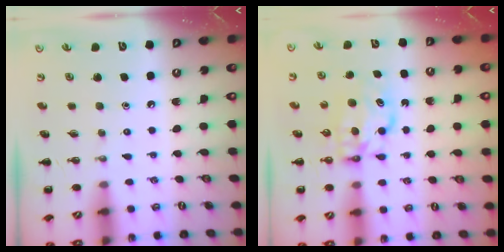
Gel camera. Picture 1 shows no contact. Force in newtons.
{"total": 6.8, "press": 6.8, "slide": 0.2}